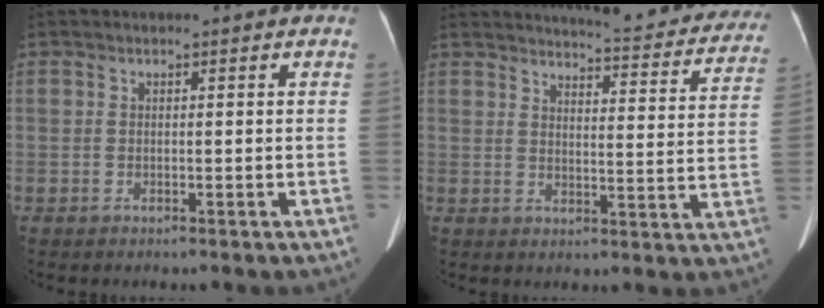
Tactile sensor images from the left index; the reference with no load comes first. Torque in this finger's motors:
{"motor_torque": [0.91, -1.23, 0.04, 0.08]}